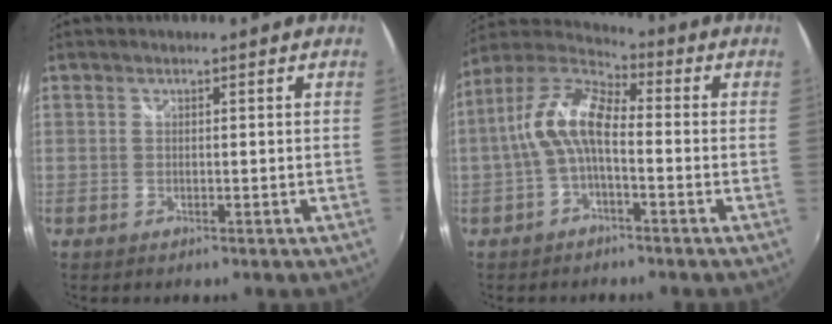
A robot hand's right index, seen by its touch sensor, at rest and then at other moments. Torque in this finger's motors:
{"motor_torque": [1.19, -0.43, 0.70, 0.21]}